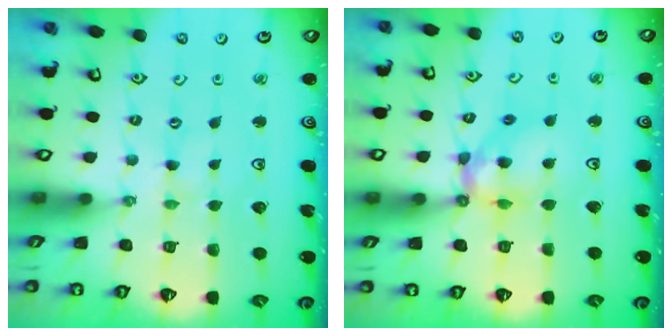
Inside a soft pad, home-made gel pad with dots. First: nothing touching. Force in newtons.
{"total": 12.3, "press": 12.3, "slide": 1.3}